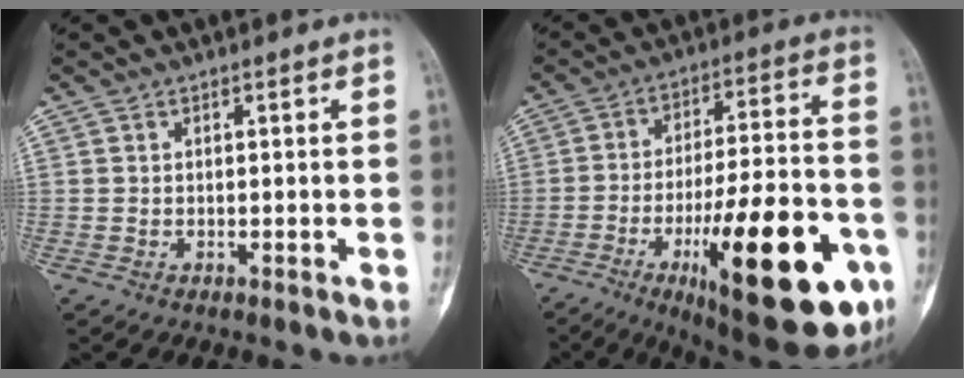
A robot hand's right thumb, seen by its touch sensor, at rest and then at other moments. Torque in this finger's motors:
{"motor_torque": [1.92, 2.18, 2.05, -0.72, 0.17]}